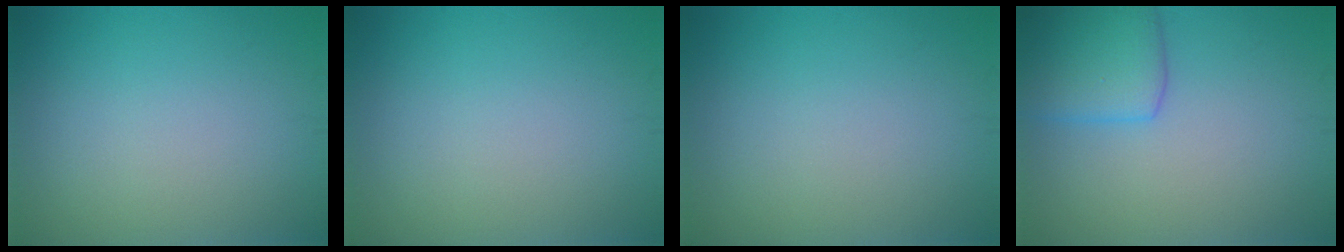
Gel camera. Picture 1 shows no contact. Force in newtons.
{"total": 0.0}
{"total": 0.0}
{"total": 4.1, "press": 4.1, "slide": 0.1}